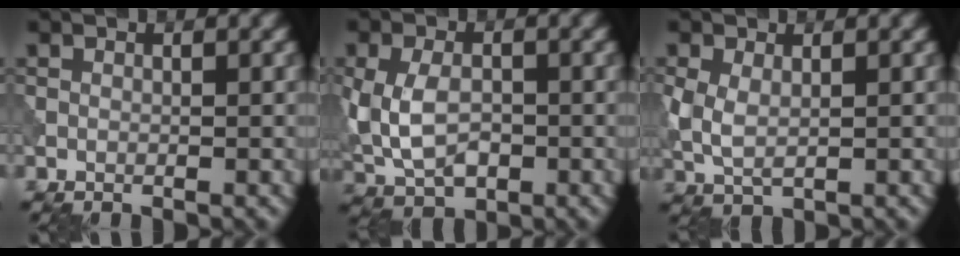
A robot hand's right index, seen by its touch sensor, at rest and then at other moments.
{"total": 5.8, "force": [-0.5, 3.7, 4.4], "torque": [-0.096, -0.005, -0.011]}
{"total": 3.1, "force": [0.1, 1.8, 2.4], "torque": [-0.064, -0.002, 0.005]}